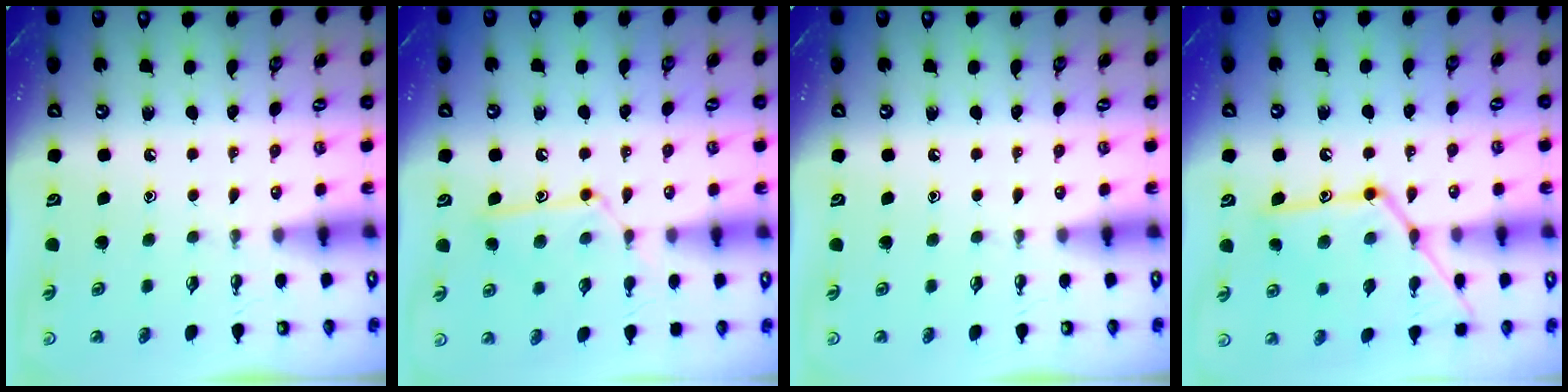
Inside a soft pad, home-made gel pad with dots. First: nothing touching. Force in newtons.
{"total": 12.5, "press": 12.5, "slide": 0.9}
{"total": 0.0}
{"total": 17.5, "press": 17.4, "slide": 1.2}